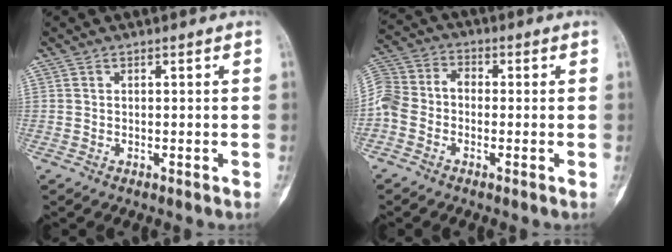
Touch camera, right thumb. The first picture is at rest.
{"total": 8.4, "force": [-1.8, 6.4, 5.1], "torque": [-0.099, 0.031, -0.053]}